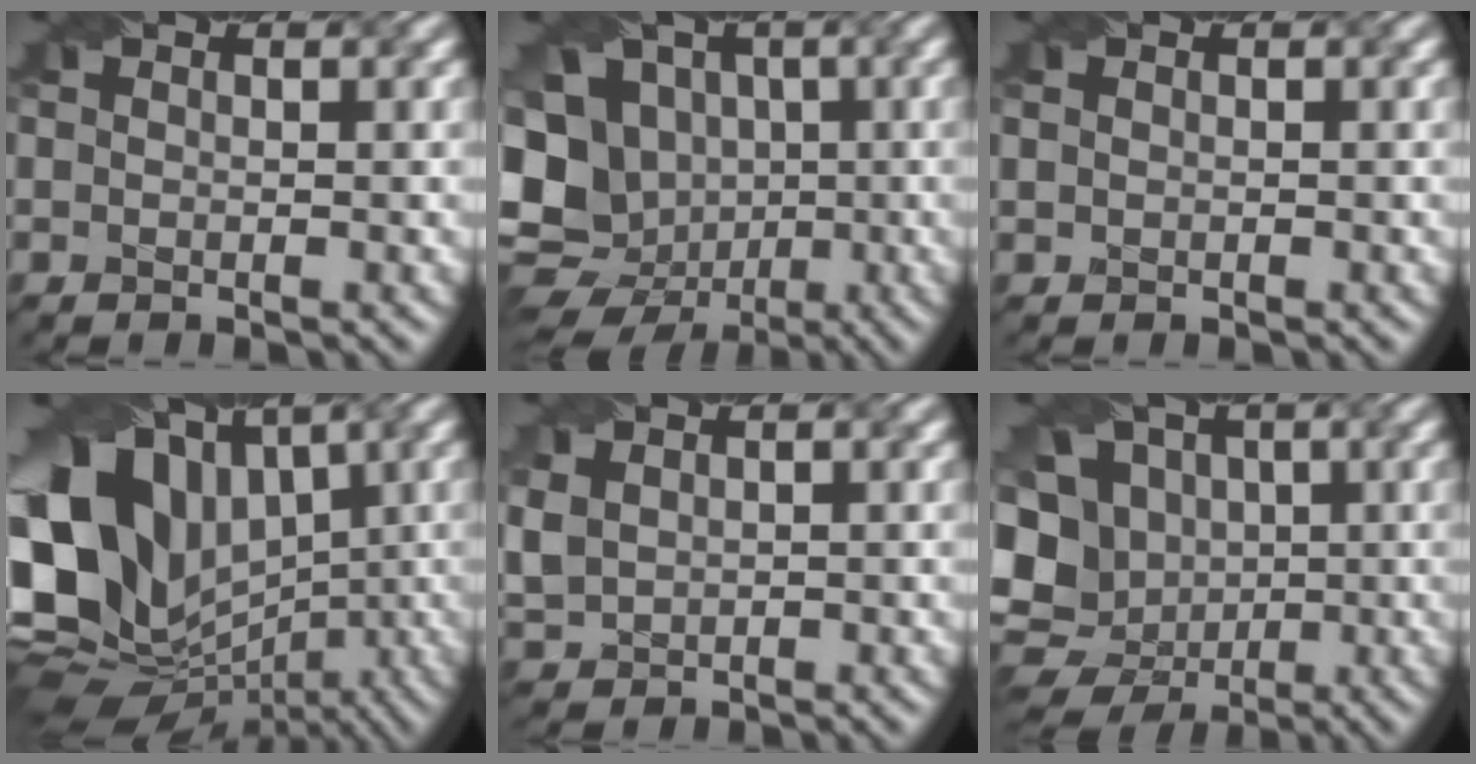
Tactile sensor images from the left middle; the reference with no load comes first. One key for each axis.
{"total": 16.0, "fx": -2.8, "fy": 13.9, "fz": 7.5, "tx": -0.148, "ty": 0.001, "tz": -0.070}
{"total": 0.5, "fx": 0.3, "fy": 0.4, "fz": 0.2, "tx": -0.005, "ty": -0.001, "tz": 0.007}
{"total": 18.2, "fx": 1.8, "fy": 14.4, "fz": 11.0, "tx": -0.206, "ty": 0.001, "tz": 0.045}
{"total": 2.5, "fx": 0.9, "fy": 1.9, "fz": 1.3, "tx": -0.045, "ty": 0.003, "tz": 0.025}
{"total": 13.4, "fx": -1.3, "fy": 11.7, "fz": 6.5, "tx": -0.125, "ty": 0.014, "tz": -0.046}